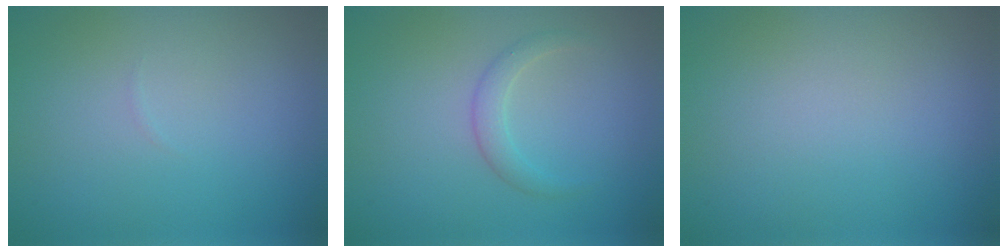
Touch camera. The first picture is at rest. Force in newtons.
{"total": 1.6, "press": 1.6, "slide": 0.0}
{"total": 0.0}